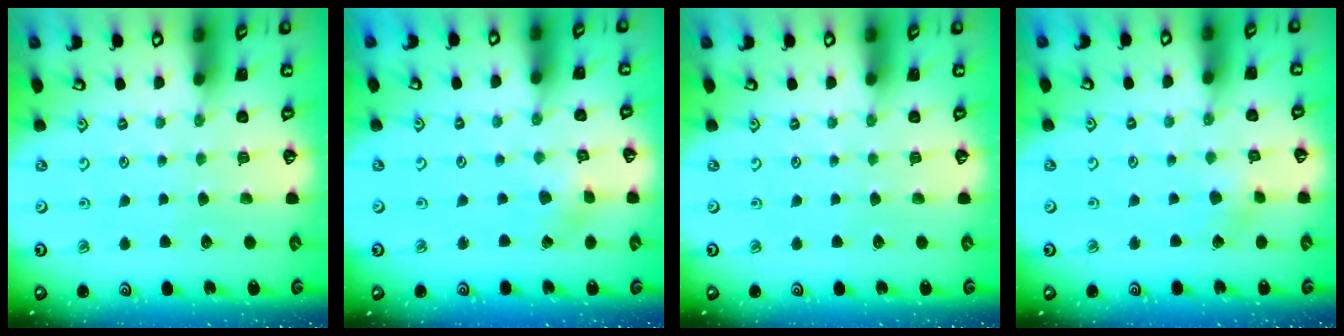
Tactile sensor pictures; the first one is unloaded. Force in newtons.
{"total": 2.2, "press": 2.2, "slide": 0.1}
{"total": 0.0}
{"total": 2.9, "press": 2.9, "slide": 0.3}